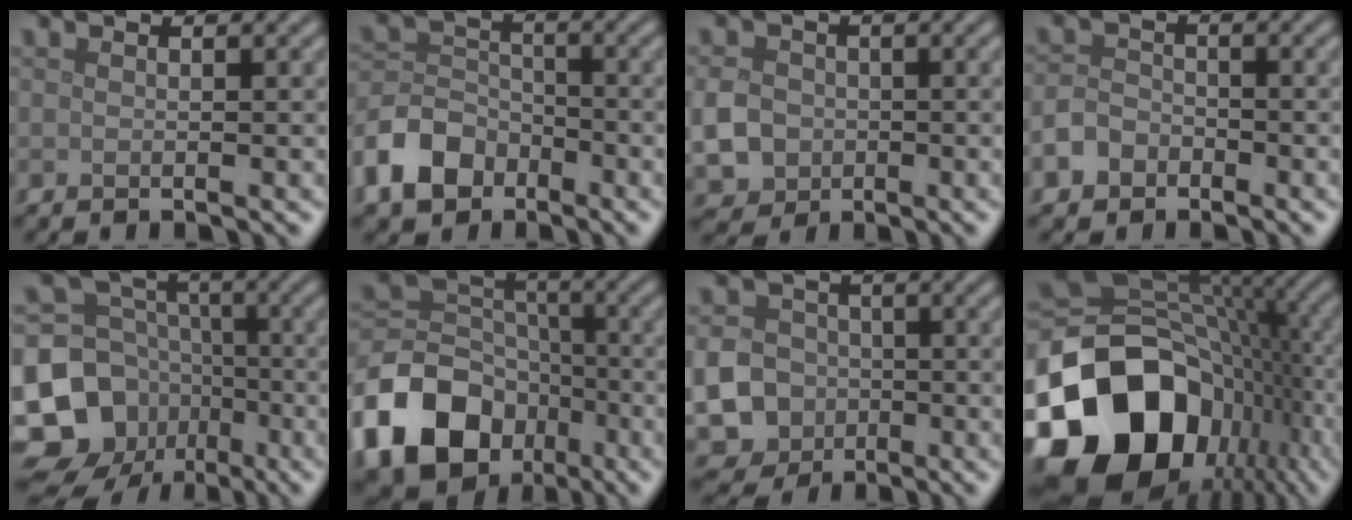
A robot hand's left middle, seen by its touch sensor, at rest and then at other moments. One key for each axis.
{"total": 5.8, "fx": -3.5, "fy": 4.0, "fz": 2.4, "tx": -0.049, "ty": 0.002, "tz": -0.082}
{"total": 4.0, "fx": -0.8, "fy": 3.5, "fz": 1.8, "tx": -0.045, "ty": -0.005, "tz": -0.018}
{"total": 2.7, "fx": -1.7, "fy": 1.9, "fz": 1.0, "tx": -0.018, "ty": 0.002, "tz": -0.040}
{"total": 14.5, "fx": -7.5, "fy": 11.7, "fz": 4.3, "tx": -0.105, "ty": -0.028, "tz": -0.131}
{"total": 14.9, "fx": -7.7, "fy": 11.0, "fz": 6.5, "tx": -0.170, "ty": -0.013, "tz": -0.144}
{"total": 13.9, "fx": -4.3, "fy": 12.7, "fz": 3.7, "tx": -0.107, "ty": -0.036, "tz": -0.099}
{"total": 18.9, "fx": -6.5, "fy": 14.0, "fz": 10.9, "tx": -0.232, "ty": -0.039, "tz": -0.098}